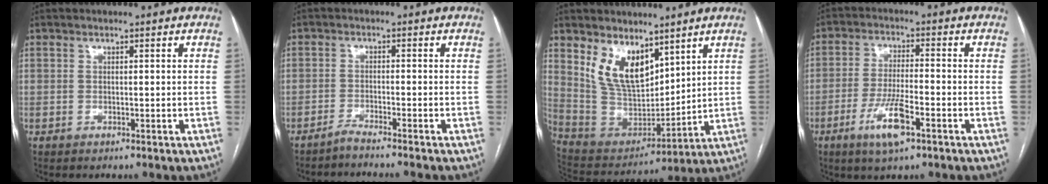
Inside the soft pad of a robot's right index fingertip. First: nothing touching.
{"total": 3.7, "force": [-3.3, -1.2, 1.1], "torque": [-0.013, -0.004, -0.054]}
{"total": 11.8, "force": [7.0, 6.1, 7.3], "torque": [-0.147, 0.007, 0.151]}
{"total": 7.8, "force": [-3.9, 1.3, 6.6], "torque": [-0.130, -0.011, -0.067]}